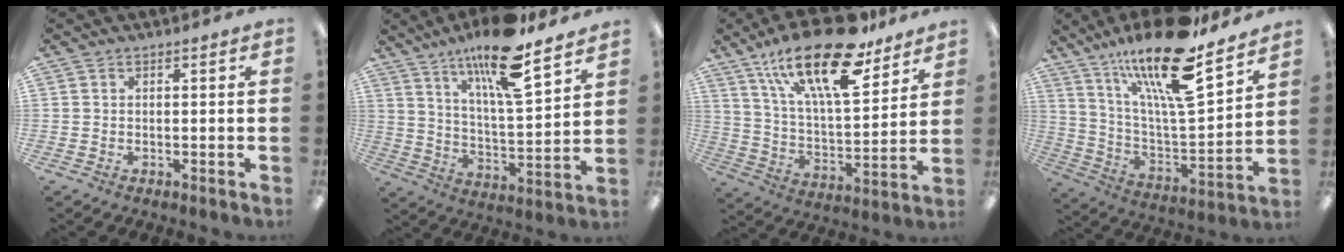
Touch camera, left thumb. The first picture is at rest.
{"total": 17.5, "force": [12.9, 3.9, 11.1], "torque": [-0.183, -0.081, 0.210]}
{"total": 24.7, "force": [16.4, 8.8, 16.2], "torque": [-0.272, -0.093, 0.279]}
{"total": 22.7, "force": [16.8, 5.7, 14.3], "torque": [-0.248, -0.108, 0.280]}